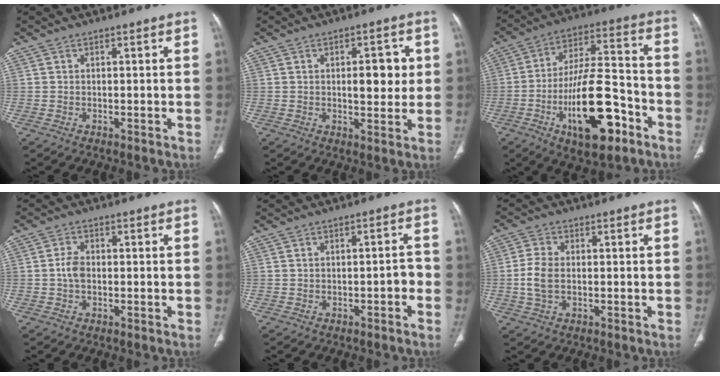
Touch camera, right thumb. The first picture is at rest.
{"total": 6.8, "force": [1.0, 3.3, 5.9], "torque": [-0.060, -0.004, 0.014]}
{"total": 20.1, "force": [-8.3, 8.2, 16.4], "torque": [-0.257, 0.048, -0.127]}
{"total": 2.8, "force": [-0.4, 1.8, 2.2], "torque": [-0.041, 0.006, -0.012]}
{"total": 2.3, "force": [-1.1, 1.0, 1.7], "torque": [-0.019, 0.017, -0.017]}
{"total": 5.4, "force": [-0.4, 3.4, 4.2], "torque": [-0.093, 0.009, -0.009]}